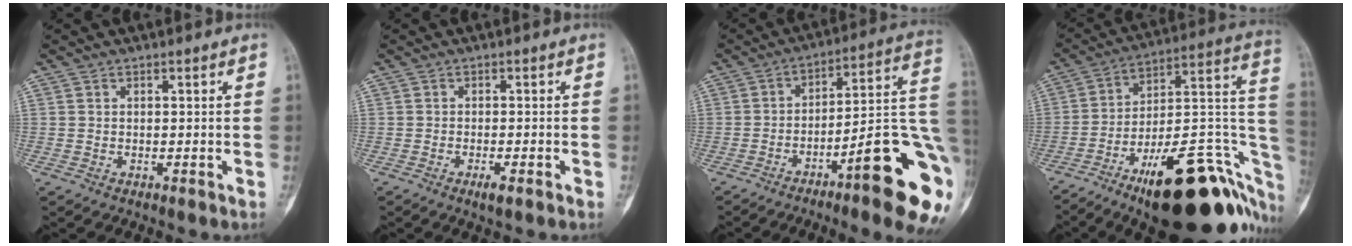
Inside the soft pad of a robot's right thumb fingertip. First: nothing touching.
{"total": 2.1, "force": [-1.2, 0.5, 1.7], "torque": [-0.029, -0.001, -0.021]}
{"total": 21.7, "force": [-8.0, 4.0, 19.8], "torque": [-0.206, 0.050, -0.109]}
{"total": 31.5, "force": [-14.2, 10.7, 26.0], "torque": [-0.271, 0.079, -0.210]}